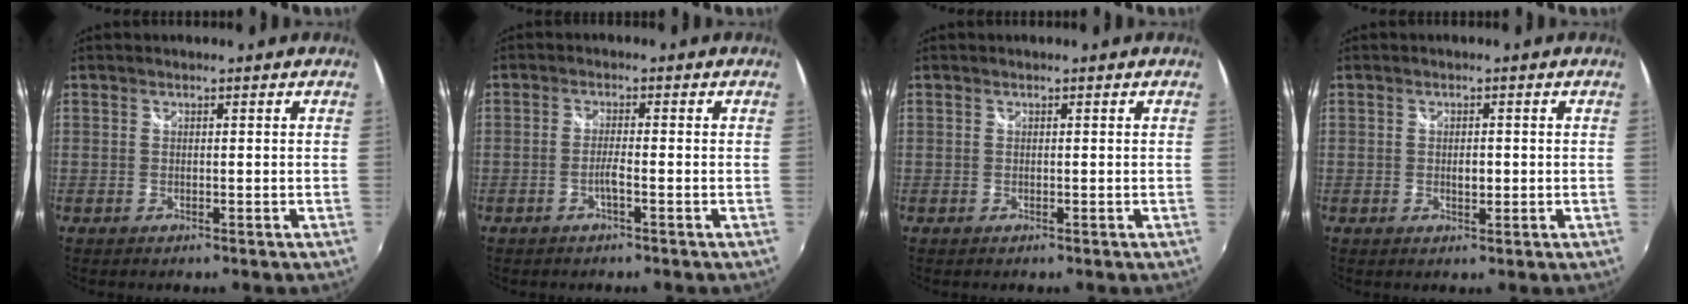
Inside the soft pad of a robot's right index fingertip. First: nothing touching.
{"total": 1.9, "force": [-1.0, -0.2, 1.7], "torque": [-0.032, 0.000, -0.020]}
{"total": 0.0}
{"total": 2.0, "force": [-0.1, 1.2, 1.6], "torque": [-0.025, 0.000, -0.001]}